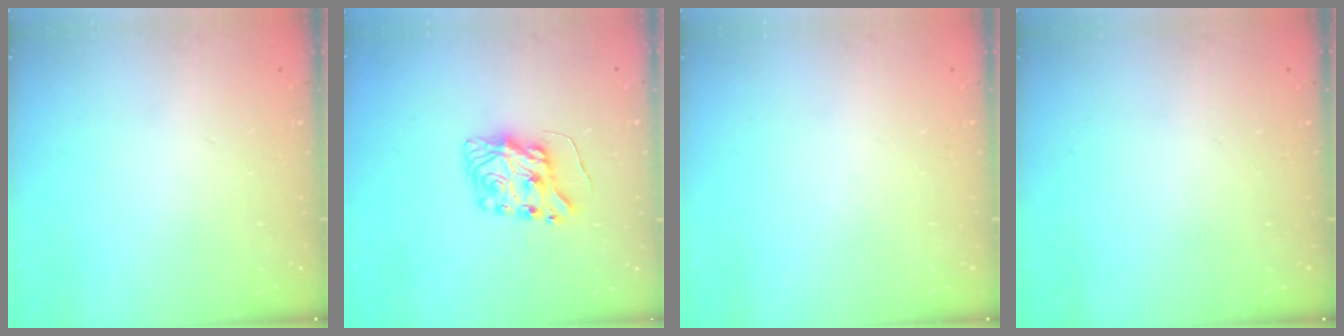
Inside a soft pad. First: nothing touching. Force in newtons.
{"total": 8.8, "press": 8.8, "slide": 1.0}
{"total": 0.0}
{"total": 0.0}